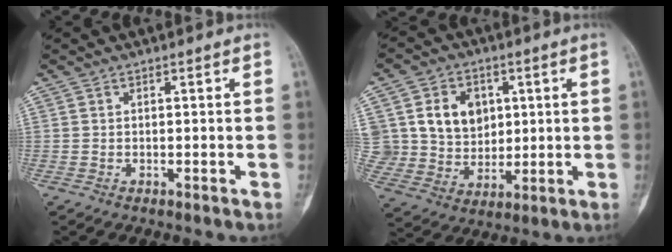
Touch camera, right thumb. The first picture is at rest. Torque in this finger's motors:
{"motor_torque": [0.84, 1.00, 1.31, 0.51, 0.10]}